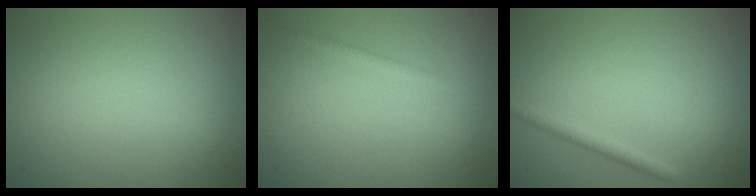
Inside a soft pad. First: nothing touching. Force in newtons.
{"total": 0.7, "press": 0.7, "slide": 0.1}
{"total": 1.4, "press": 1.4, "slide": 0.1}